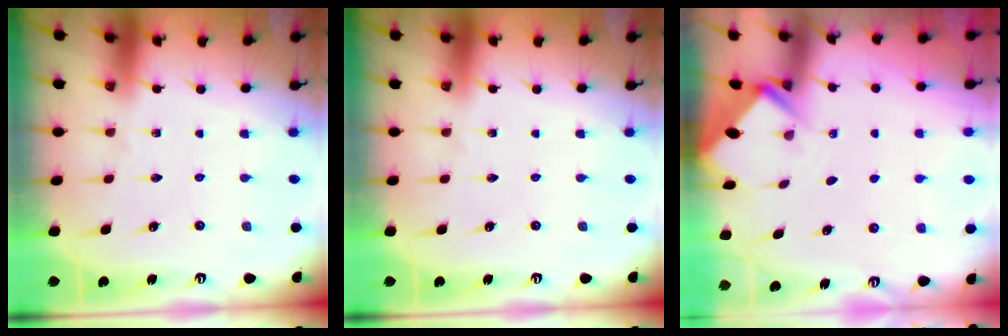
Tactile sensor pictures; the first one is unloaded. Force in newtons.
{"total": 0.0}
{"total": 2.2, "press": 2.2, "slide": 0.1}